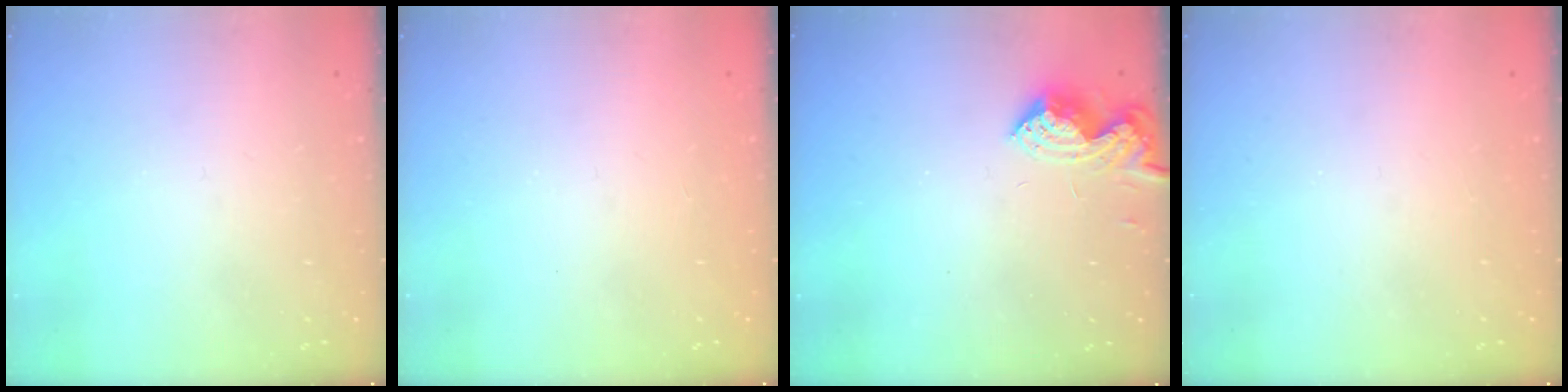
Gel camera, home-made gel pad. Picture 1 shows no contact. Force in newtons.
{"total": 1.3, "press": 1.0, "slide": 0.7}
{"total": 9.3, "press": 9.3, "slide": 0.2}
{"total": 1.0, "press": 1.0, "slide": 0.2}